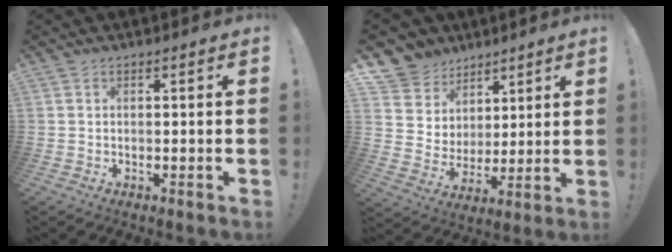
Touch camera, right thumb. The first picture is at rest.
{"total": 10.0, "force": [5.8, 8.1, 0.9], "torque": [-0.030, -0.045, 0.129]}